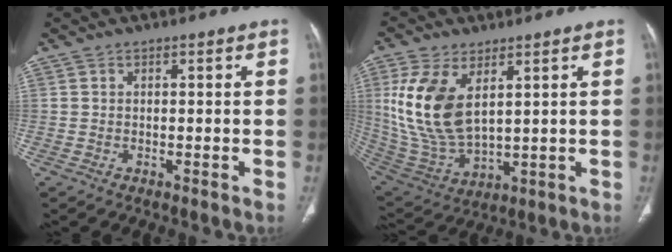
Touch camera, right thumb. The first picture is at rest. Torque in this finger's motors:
{"motor_torque": [1.68, 1.20, 1.10, -1.51, 0.34]}